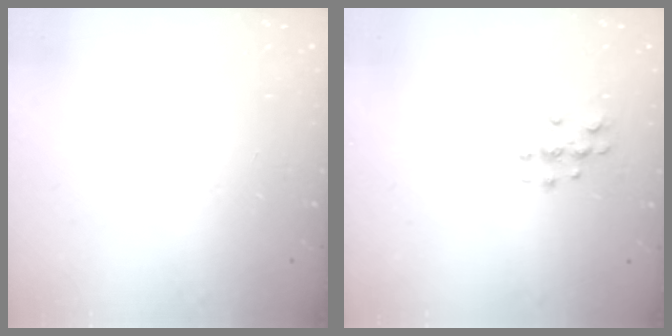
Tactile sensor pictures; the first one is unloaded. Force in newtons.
{"total": 4.3, "press": 4.3, "slide": 0.6}